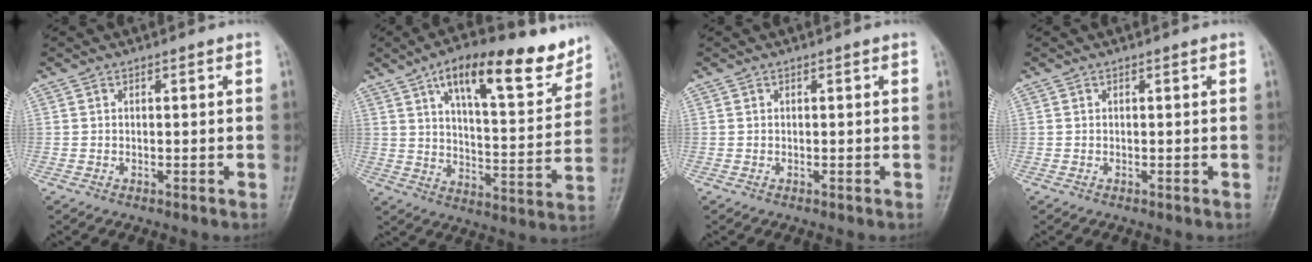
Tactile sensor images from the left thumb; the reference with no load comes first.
{"total": 19.4, "force": [12.0, 6.7, 13.7], "torque": [-0.162, -0.048, 0.185]}
{"total": 0.0}
{"total": 0.0}